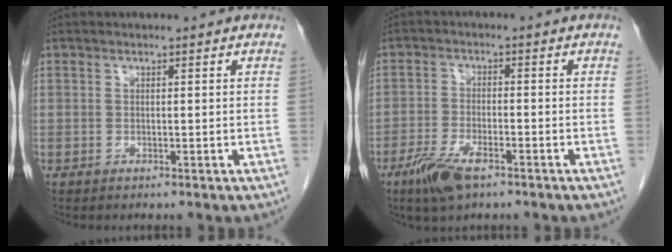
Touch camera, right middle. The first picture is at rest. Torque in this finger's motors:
{"motor_torque": [0.07, -0.19, 0.08, 0.03]}